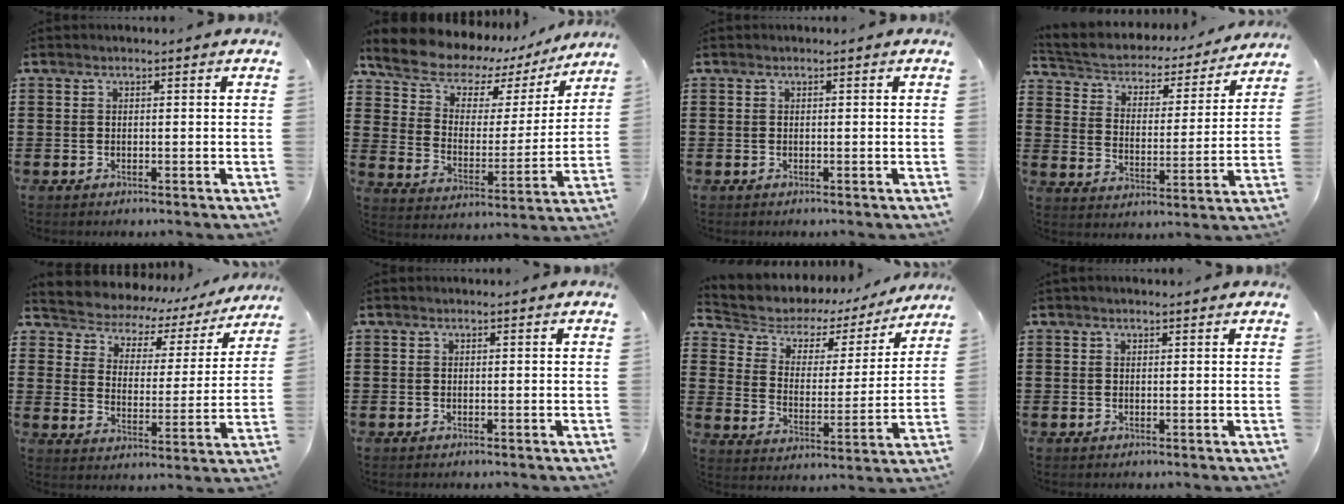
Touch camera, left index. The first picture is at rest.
{"total": 7.6, "force": [6.4, 3.7, 1.7], "torque": [-0.068, -0.046, 0.109]}
{"total": 0.0}
{"total": 3.3, "force": [3.1, 1.1, 0.5], "torque": [-0.031, -0.027, 0.042]}
{"total": 3.3, "force": [3.0, 1.5, 0.2], "torque": [-0.031, -0.029, 0.039]}
{"total": 0.0}
{"total": 4.7, "force": [3.6, 2.8, 1.2], "torque": [-0.050, -0.023, 0.054]}
{"total": 0.6, "force": [0.5, 0.2, 0.3], "torque": [-0.006, 0.001, 0.010]}